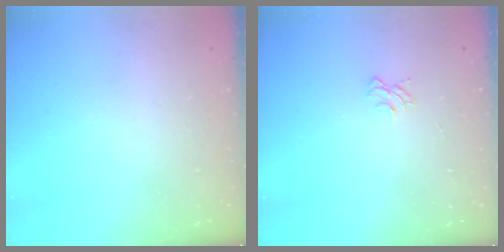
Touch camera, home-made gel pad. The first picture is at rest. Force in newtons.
{"total": 5.1, "press": 5.1, "slide": 0.4}